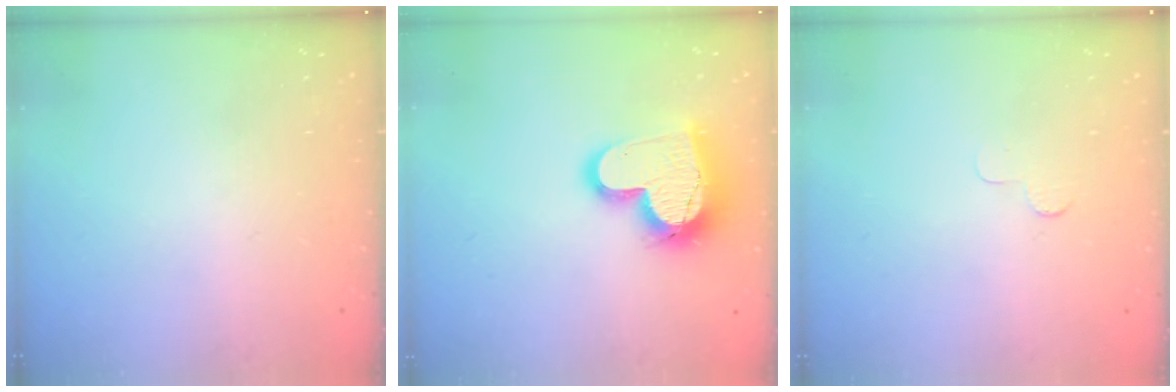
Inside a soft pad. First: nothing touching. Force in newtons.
{"total": 17.1, "press": 17.0, "slide": 1.5}
{"total": 2.5, "press": 2.5, "slide": 0.2}